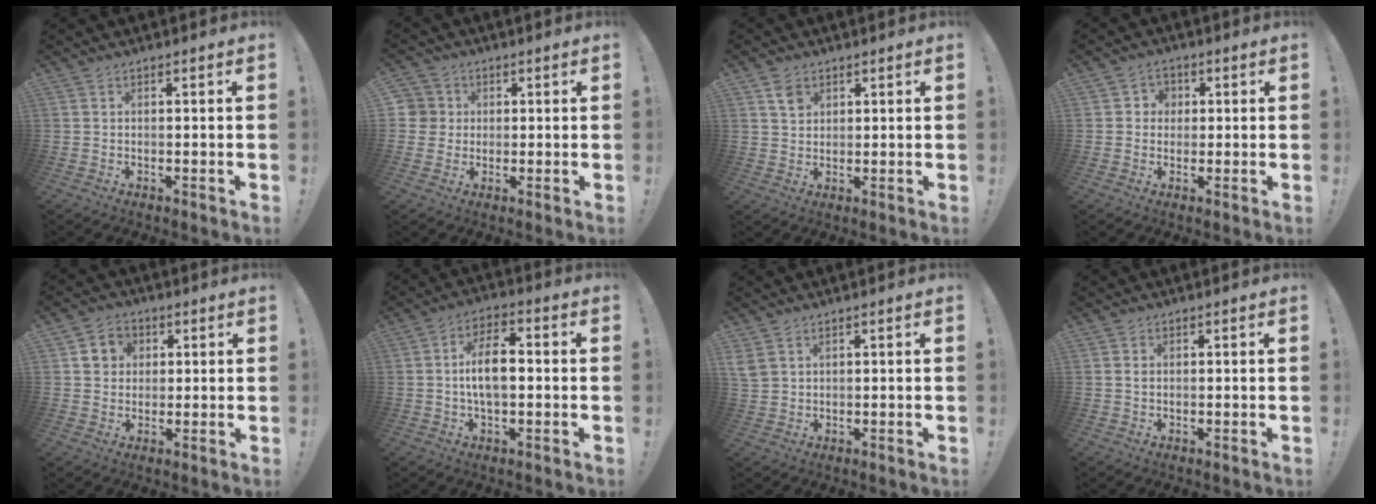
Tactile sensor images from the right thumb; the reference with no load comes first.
{"total": 4.9, "force": [0.7, 4.8, 0.9], "torque": [-0.025, 0.000, 0.013]}
{"total": 4.1, "force": [2.4, 3.1, 1.3], "torque": [-0.015, -0.006, 0.044]}
{"total": 3.8, "force": [0.0, 3.7, 0.9], "torque": [-0.011, 0.006, -0.002]}
{"total": 6.7, "force": [1.8, 6.0, 2.1], "torque": [-0.034, 0.002, 0.038]}
{"total": 10.0, "force": [-0.3, 5.0, 8.7], "torque": [-0.147, 0.004, -0.011]}
{"total": 3.7, "force": [2.1, 2.4, 1.9], "torque": [-0.042, -0.009, 0.041]}
{"total": 0.7, "force": [0.1, 0.6, 0.3], "torque": [-0.007, 0.002, 0.001]}